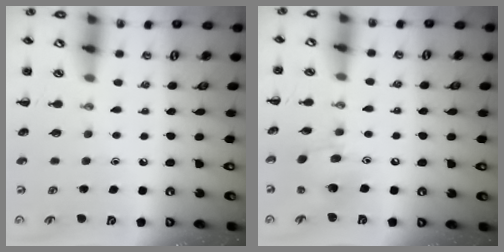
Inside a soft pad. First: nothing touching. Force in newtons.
{"total": 10.8, "press": 10.5, "slide": 2.6}